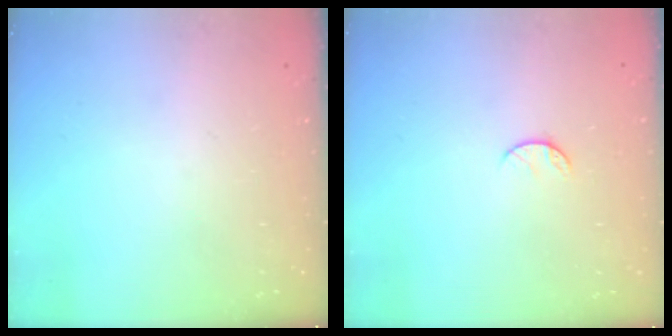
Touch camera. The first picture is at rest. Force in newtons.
{"total": 6.0, "press": 5.9, "slide": 0.6}